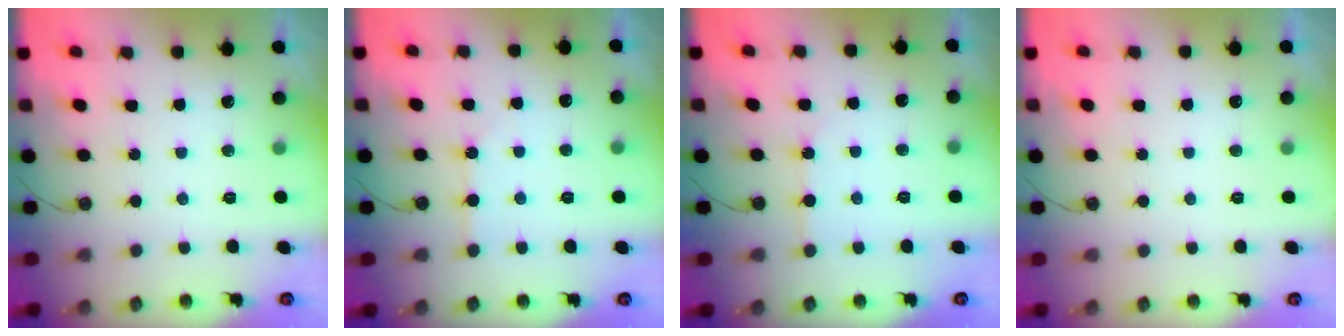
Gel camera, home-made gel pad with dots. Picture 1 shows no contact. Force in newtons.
{"total": 2.3, "press": 2.3, "slide": 0.4}
{"total": 2.9, "press": 2.9, "slide": 0.5}
{"total": 0.0}